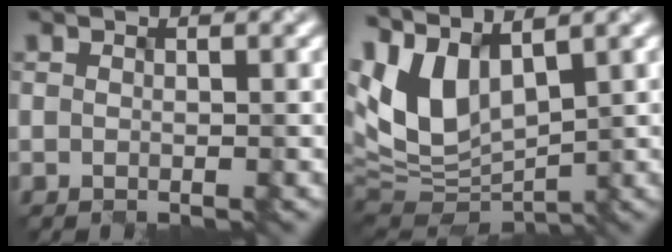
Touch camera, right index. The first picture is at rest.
{"total": 7.9, "force": [2.7, 4.2, 6.1], "torque": [-0.145, 0.002, 0.050]}